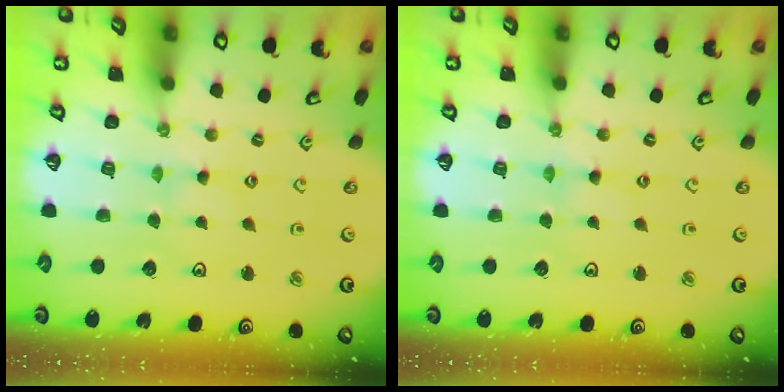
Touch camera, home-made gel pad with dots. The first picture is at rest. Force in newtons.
{"total": 0.9, "press": 0.9, "slide": 0.1}